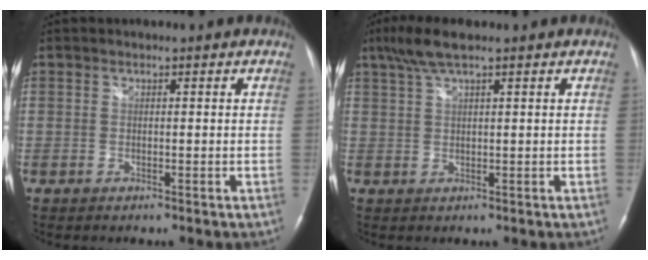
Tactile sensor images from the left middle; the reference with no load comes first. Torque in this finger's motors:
{"motor_torque": [0.45, -0.28, 0.02, 0.03]}